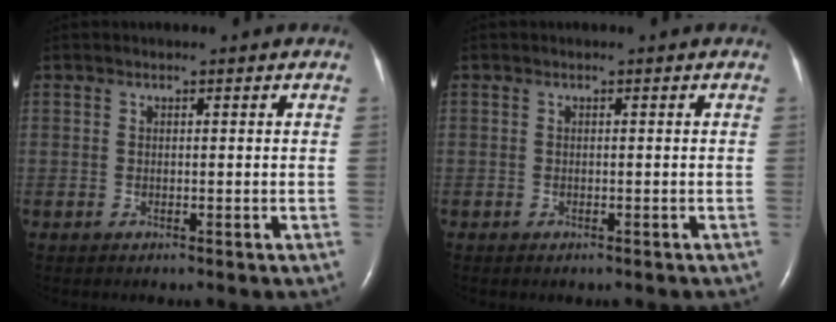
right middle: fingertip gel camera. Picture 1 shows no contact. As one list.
[{"total": 1.3, "force": [-1.0, 0.4, 0.7], "torque": [-0.012, -0.003, -0.008]}]